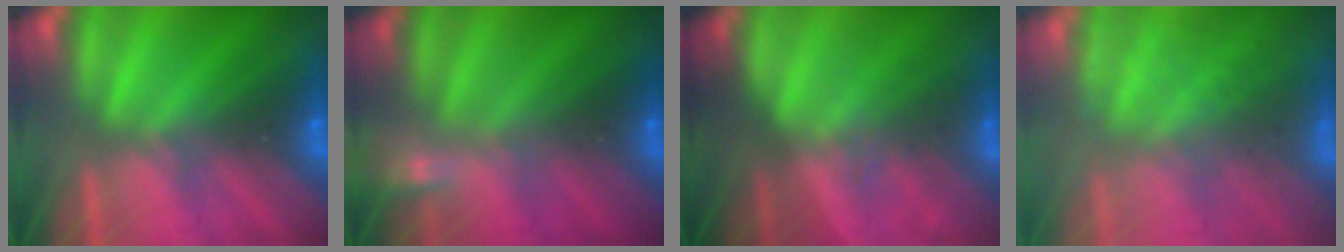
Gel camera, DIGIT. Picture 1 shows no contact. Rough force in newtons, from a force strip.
{"total": 2.1}
{"total": 1.4}
{"total": 2.8}